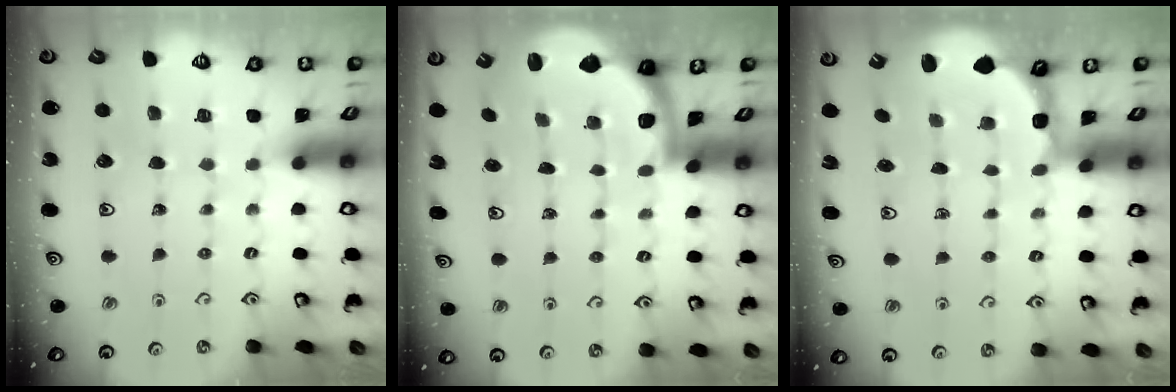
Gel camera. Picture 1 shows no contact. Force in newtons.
{"total": 1.9, "press": 1.8, "slide": 0.5}
{"total": 2.6, "press": 2.0, "slide": 1.7}